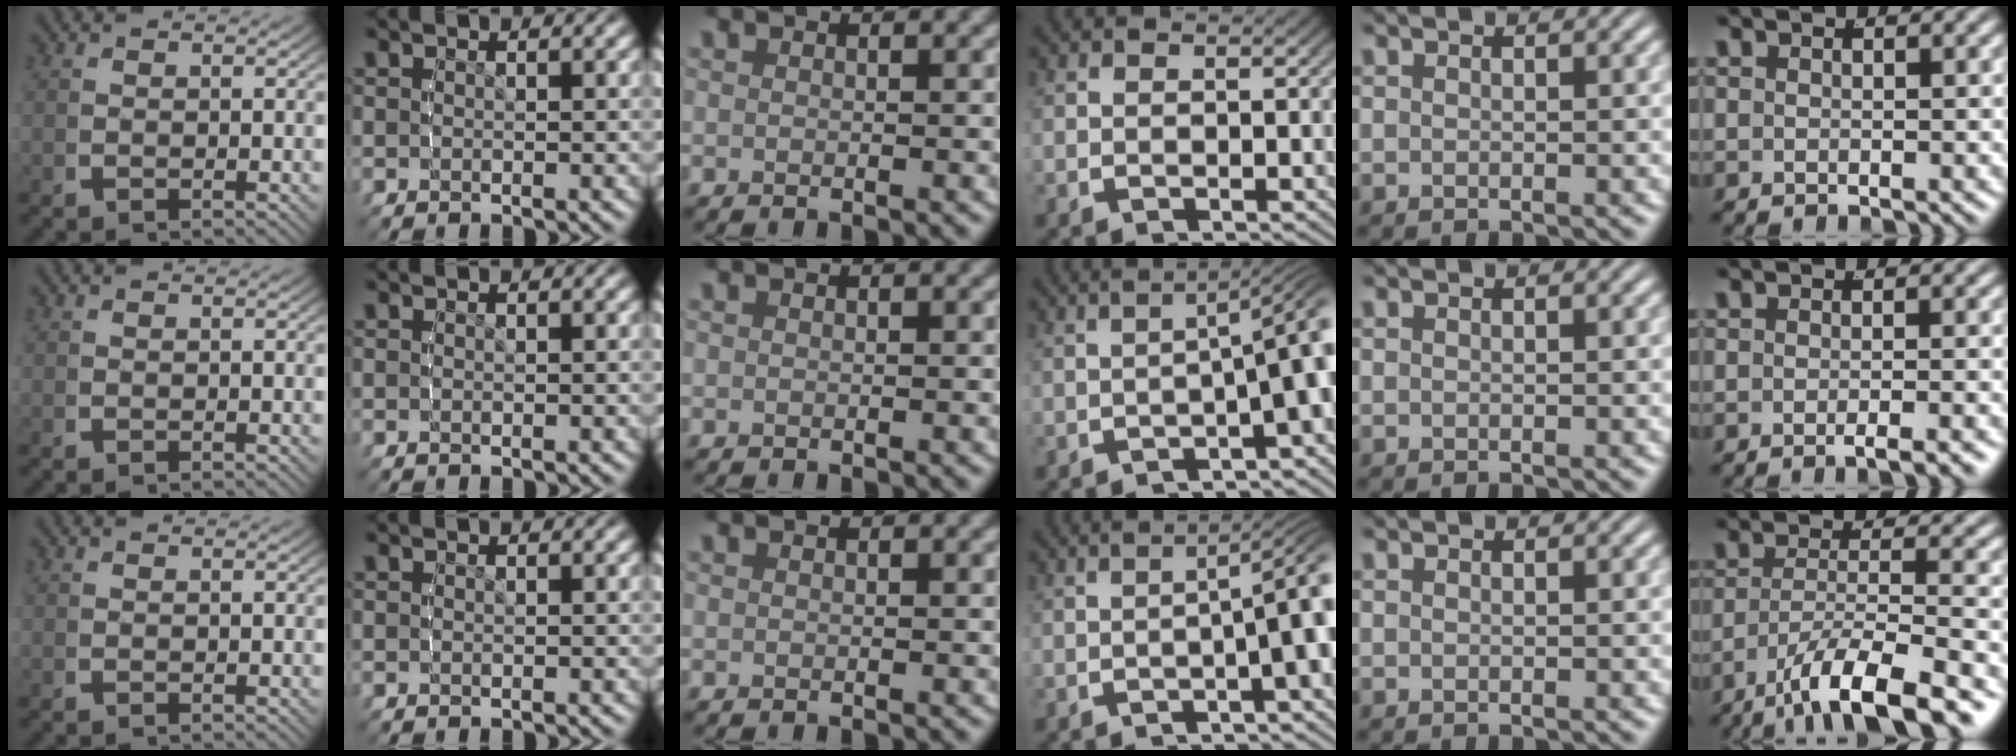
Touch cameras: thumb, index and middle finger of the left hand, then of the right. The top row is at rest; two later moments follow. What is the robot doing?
{"motion": "lift_and_place", "object": "bottle"}